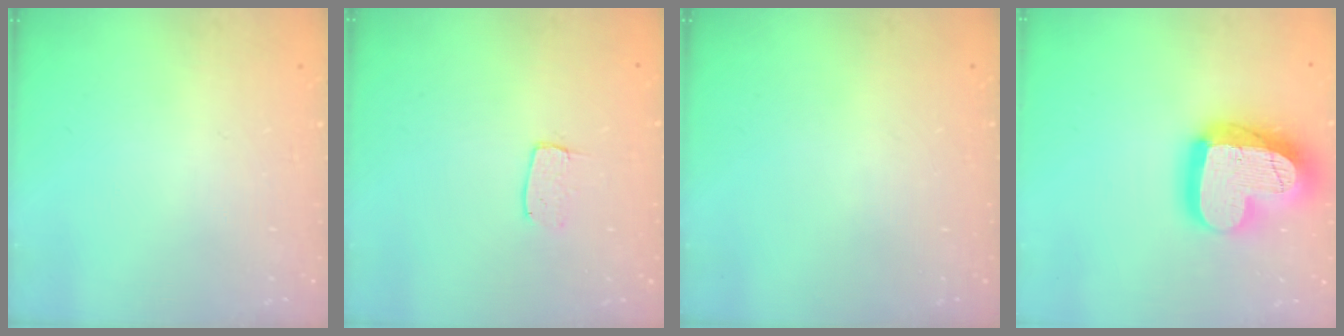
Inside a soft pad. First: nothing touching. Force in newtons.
{"total": 3.6, "press": 3.6, "slide": 0.2}
{"total": 0.0}
{"total": 23.3, "press": 23.3, "slide": 1.9}